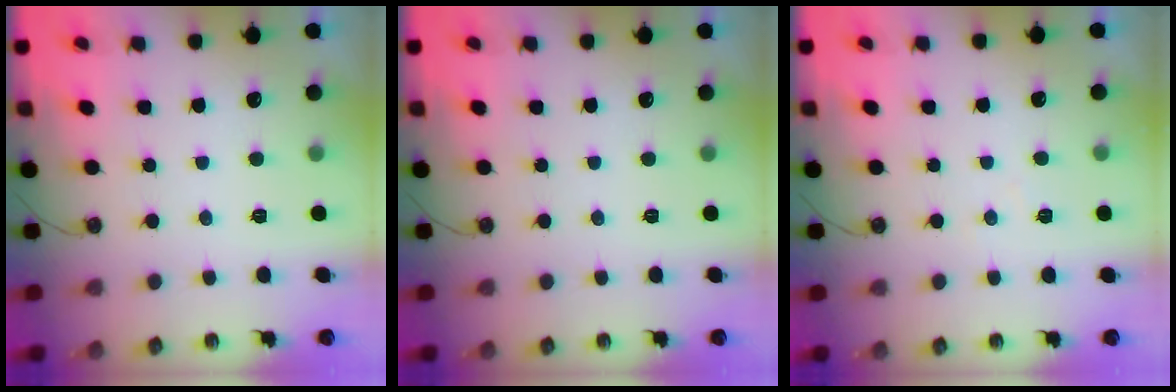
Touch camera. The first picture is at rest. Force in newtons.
{"total": 0.0}
{"total": 4.5, "press": 4.5, "slide": 0.7}